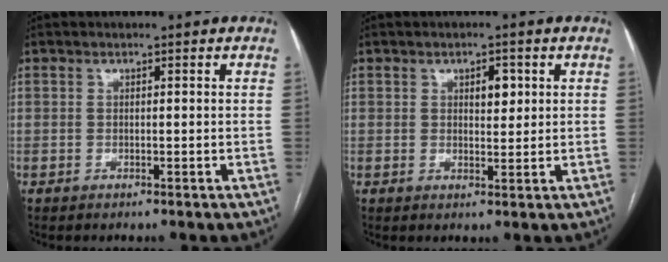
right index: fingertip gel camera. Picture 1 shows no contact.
{"total": 2.8, "force": [1.0, 1.3, 2.2], "torque": [-0.032, 0.000, 0.016]}